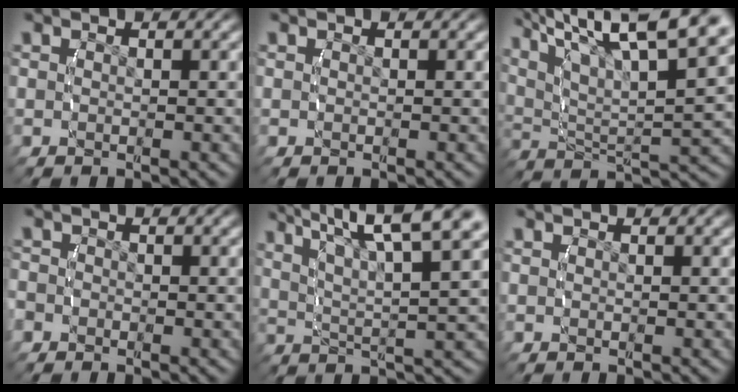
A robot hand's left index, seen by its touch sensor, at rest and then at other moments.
{"total": 0.0}
{"total": 11.9, "force": [6.2, 5.5, 8.6], "torque": [-0.144, 0.006, 0.089]}
{"total": 3.5, "force": [-1.1, 3.2, 0.9], "torque": [-0.036, -0.011, -0.026]}
{"total": 8.2, "force": [4.0, 3.5, 6.2], "torque": [-0.098, 0.006, 0.055]}
{"total": 0.0}